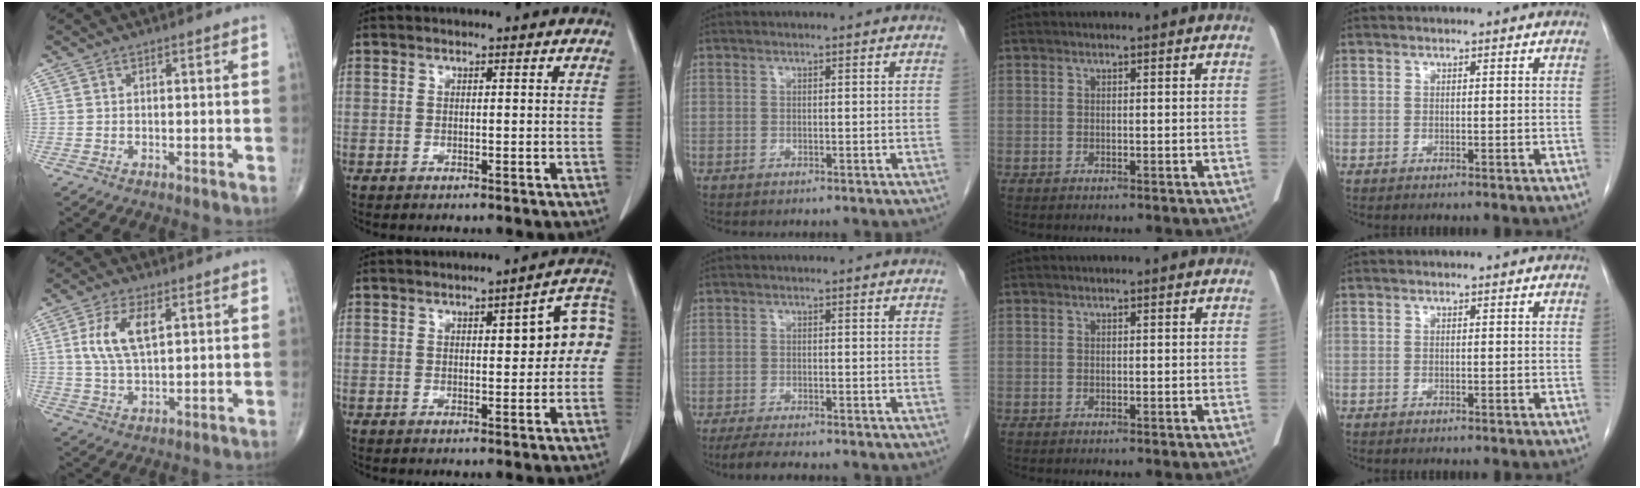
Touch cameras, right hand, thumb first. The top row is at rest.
{"thumb": {"total": 8.6, "force": [2.5, 3.9, 7.2], "torque": [-0.146, -0.003, 0.050]}, "index": {"total": 8.0, "force": [1.1, 2.3, 7.6], "torque": [-0.090, 0.032, 0.011]}, "middle": {"total": 4.6, "force": [-3.8, 0.5, 2.4], "torque": [-0.044, -0.012, -0.061]}}